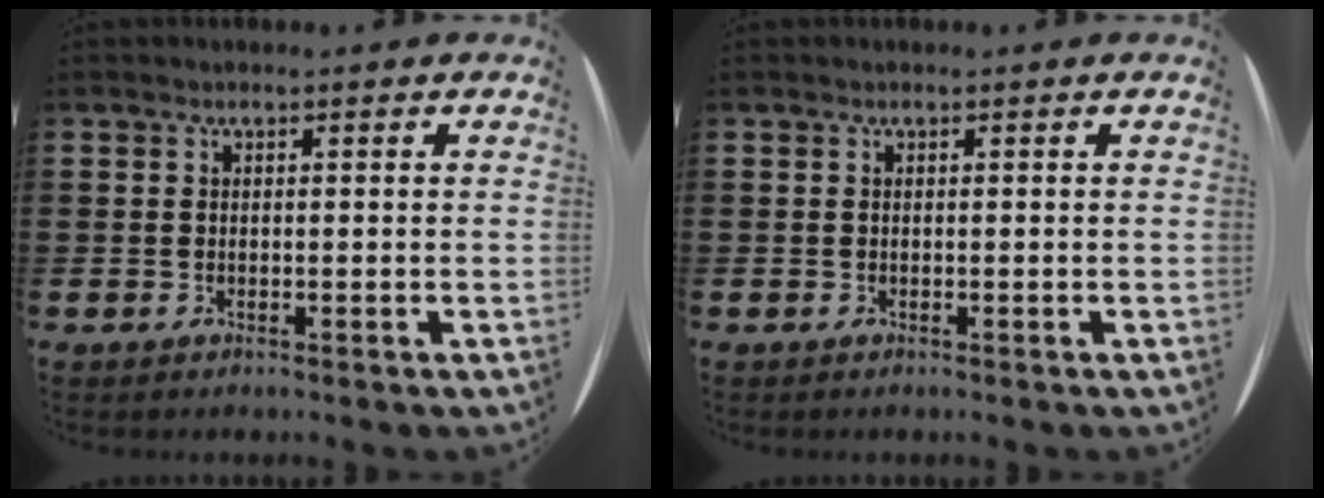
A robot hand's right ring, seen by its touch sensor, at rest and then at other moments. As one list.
[{"total": 0.0}]